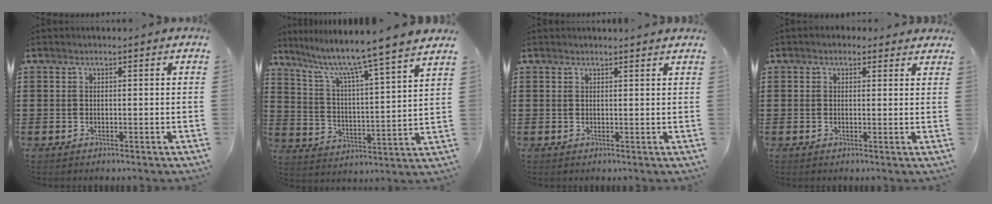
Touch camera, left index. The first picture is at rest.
{"total": 7.7, "force": [6.5, -1.1, 4.0], "torque": [-0.106, -0.056, 0.100]}
{"total": 1.0, "force": [1.0, -0.1, 0.2], "torque": [-0.006, -0.003, 0.019]}
{"total": 1.6, "force": [1.2, 1.0, 0.3], "torque": [-0.002, 0.004, 0.020]}